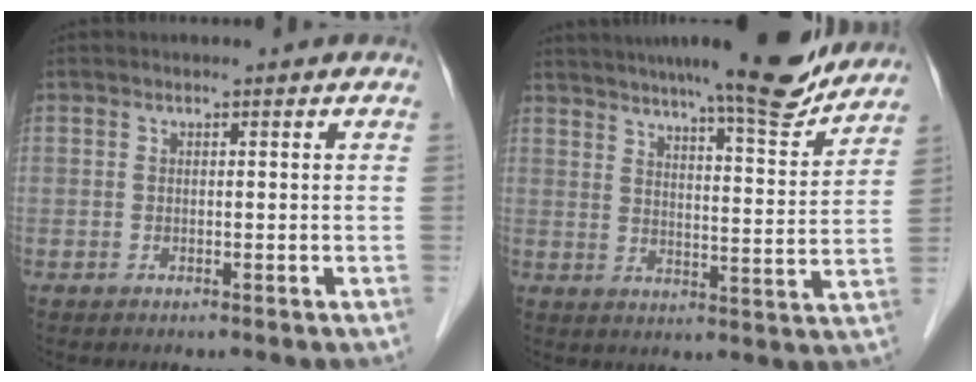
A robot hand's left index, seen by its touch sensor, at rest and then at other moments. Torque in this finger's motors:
{"motor_torque": [1.04, -1.09, 0.76, 0.13]}